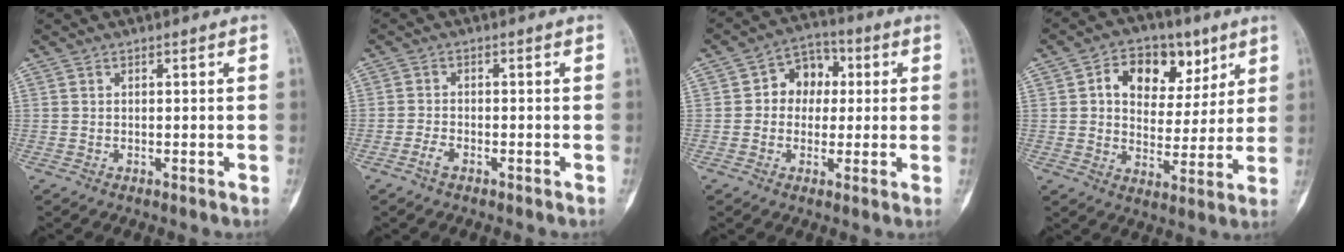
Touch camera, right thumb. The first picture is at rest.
{"total": 2.2, "force": [-1.5, 1.0, 1.3], "torque": [-0.029, 0.008, -0.030]}
{"total": 8.4, "force": [1.0, 6.7, 4.9], "torque": [-0.031, 0.017, 0.006]}
{"total": 13.7, "force": [5.7, 9.4, 8.2], "torque": [-0.077, -0.006, 0.091]}